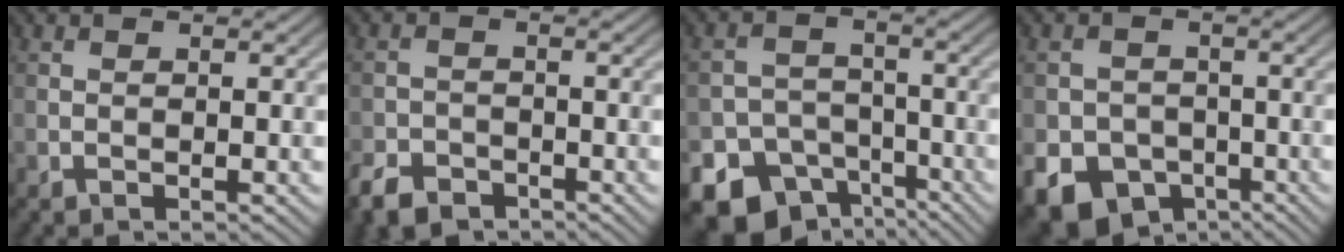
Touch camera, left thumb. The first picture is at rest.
{"total": 4.2, "force": [-3.2, 2.2, 1.6], "torque": [-0.029, -0.007, -0.067]}
{"total": 10.8, "force": [-7.3, 7.3, 3.1], "torque": [-0.059, -0.022, -0.111]}
{"total": 8.8, "force": [-4.7, 6.8, 3.0], "torque": [-0.053, -0.027, -0.094]}